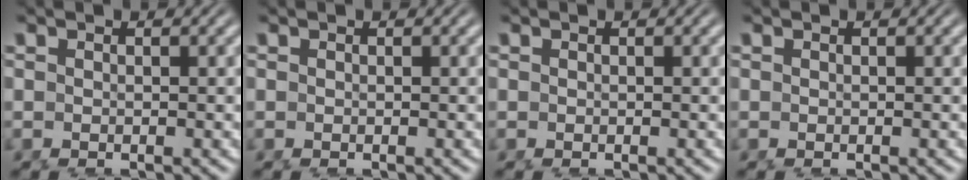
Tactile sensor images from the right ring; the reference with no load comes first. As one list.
[{"total": 0.0}, {"total": 0.0}, {"total": 0.0}]